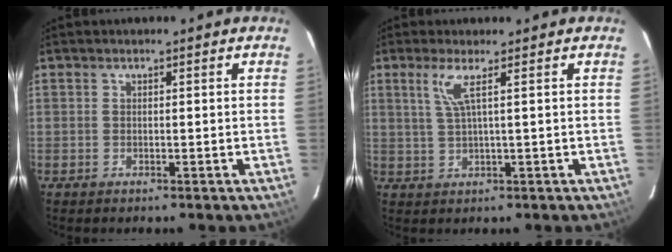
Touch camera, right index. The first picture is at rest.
{"total": 3.5, "force": [1.4, -0.6, 3.2], "torque": [-0.059, 0.000, 0.035]}